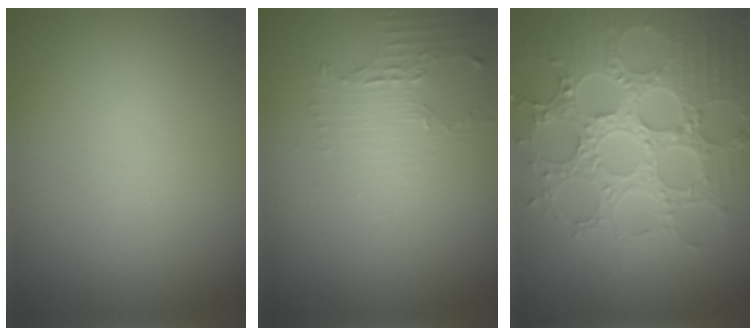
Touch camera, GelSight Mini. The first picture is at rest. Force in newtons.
{"total": 2.2, "press": 1.5, "slide": 1.5}
{"total": 8.1, "press": 6.3, "slide": 5.0}